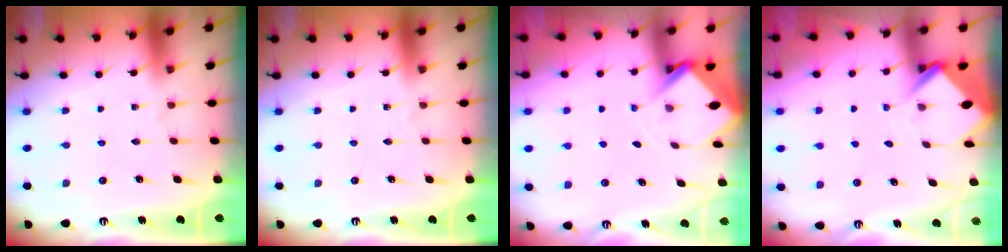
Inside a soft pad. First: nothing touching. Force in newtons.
{"total": 0.0}
{"total": 2.9, "press": 2.9, "slide": 0.3}
{"total": 3.8, "press": 3.8, "slide": 0.3}